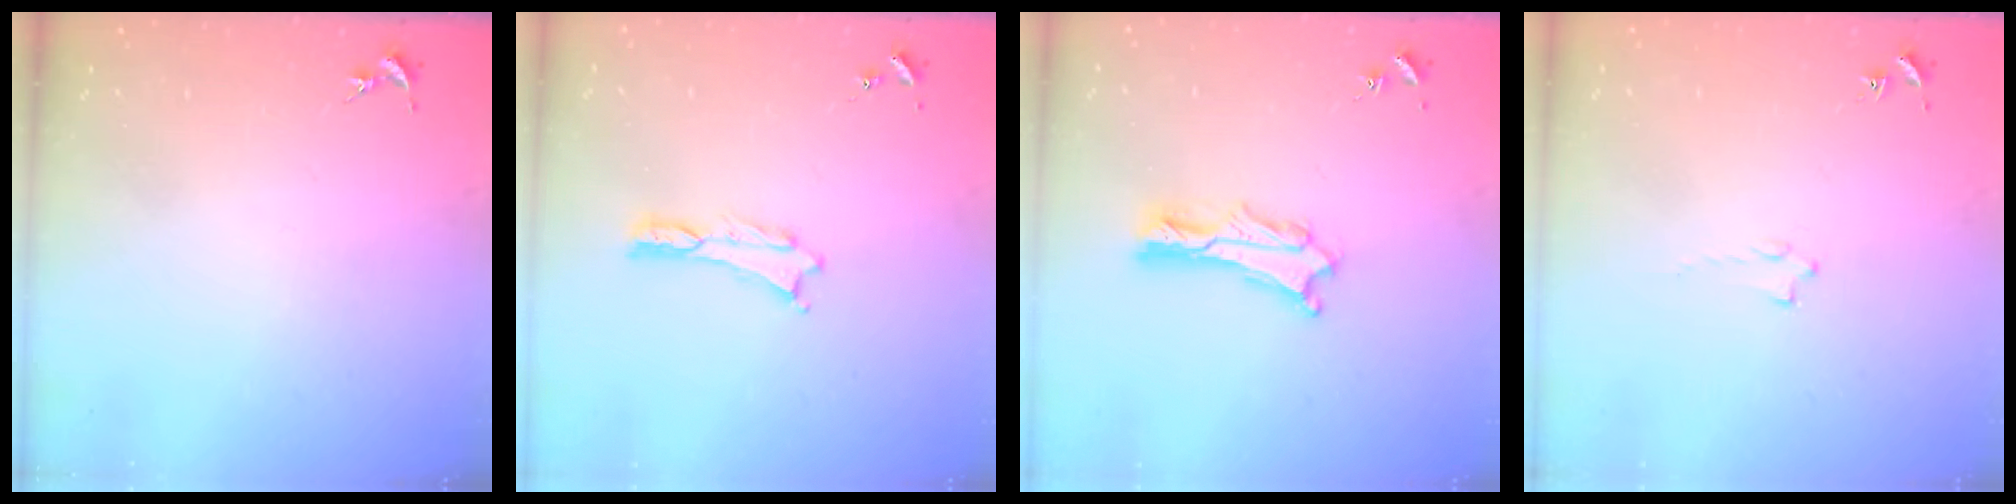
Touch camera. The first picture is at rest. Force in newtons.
{"total": 0.0}
{"total": 2.0, "press": 2.0, "slide": 0.2}
{"total": 0.8, "press": 0.7, "slide": 0.2}